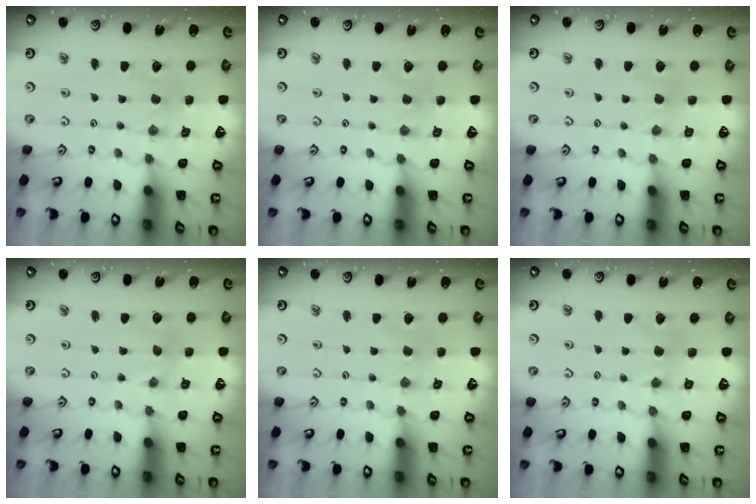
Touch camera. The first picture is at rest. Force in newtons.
{"total": 0.8, "press": 0.8, "slide": 0.3}
{"total": 2.2, "press": 2.2, "slide": 0.4}
{"total": 0.0}
{"total": 0.0}
{"total": 2.5, "press": 2.5, "slide": 0.3}